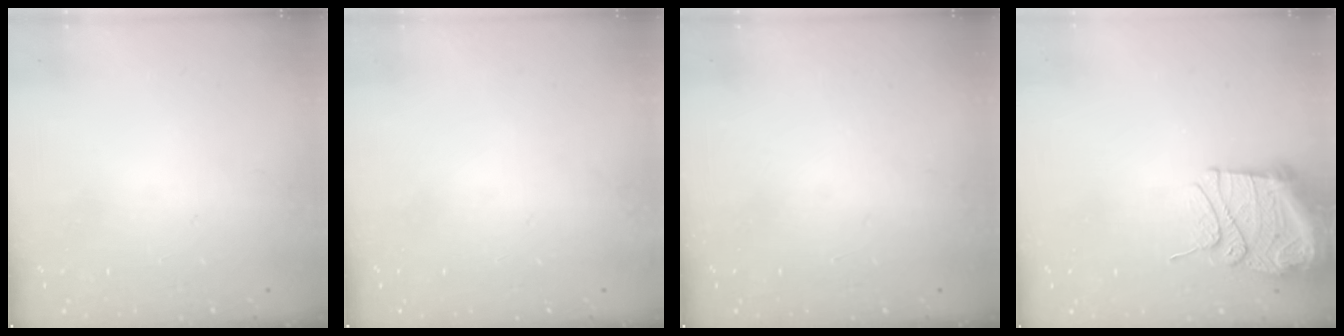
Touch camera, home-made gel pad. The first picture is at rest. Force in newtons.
{"total": 13.0, "press": 3.6, "slide": 12.5}
{"total": 1.0, "press": 0.0, "slide": 1.0}
{"total": 13.1, "press": 13.1, "slide": 1.5}